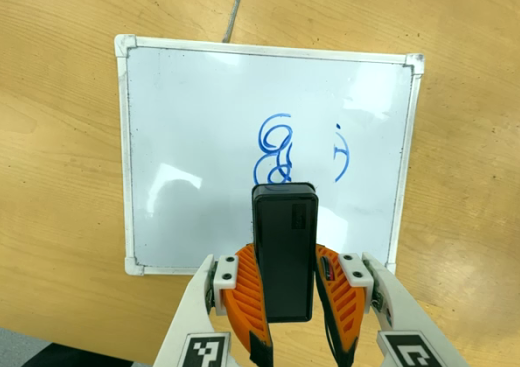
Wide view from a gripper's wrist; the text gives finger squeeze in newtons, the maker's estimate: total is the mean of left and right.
{"total": 7.5, "left": 6.1, "right": 8.9}